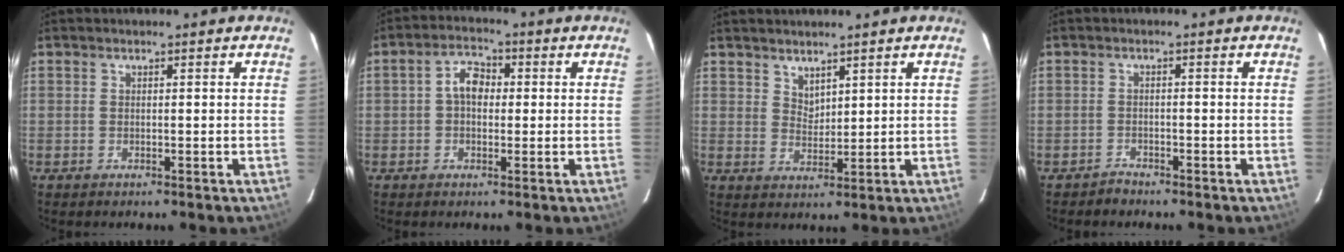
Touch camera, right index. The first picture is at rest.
{"total": 4.9, "force": [0.2, 3.4, 3.4], "torque": [-0.063, 0.020, 0.001]}
{"total": 3.1, "force": [2.6, 1.4, 0.9], "torque": [-0.011, 0.001, 0.050]}
{"total": 1.6, "force": [-1.4, 0.7, -0.2], "torque": [0.002, 0.006, -0.026]}